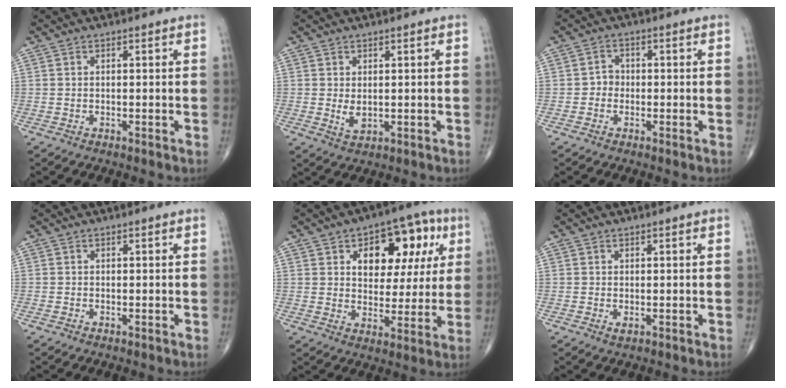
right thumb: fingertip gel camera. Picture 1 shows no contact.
{"total": 2.4, "force": [0.2, 1.4, 2.0], "torque": [-0.033, -0.008, 0.011]}
{"total": 2.2, "force": [-0.7, 2.0, 0.8], "torque": [0.002, 0.008, -0.021]}
{"total": 0.0}
{"total": 14.0, "force": [5.1, 8.5, 9.8], "torque": [-0.082, 0.002, 0.073]}
{"total": 0.7, "force": [0.0, 0.4, 0.7], "torque": [-0.010, -0.002, 0.001]}